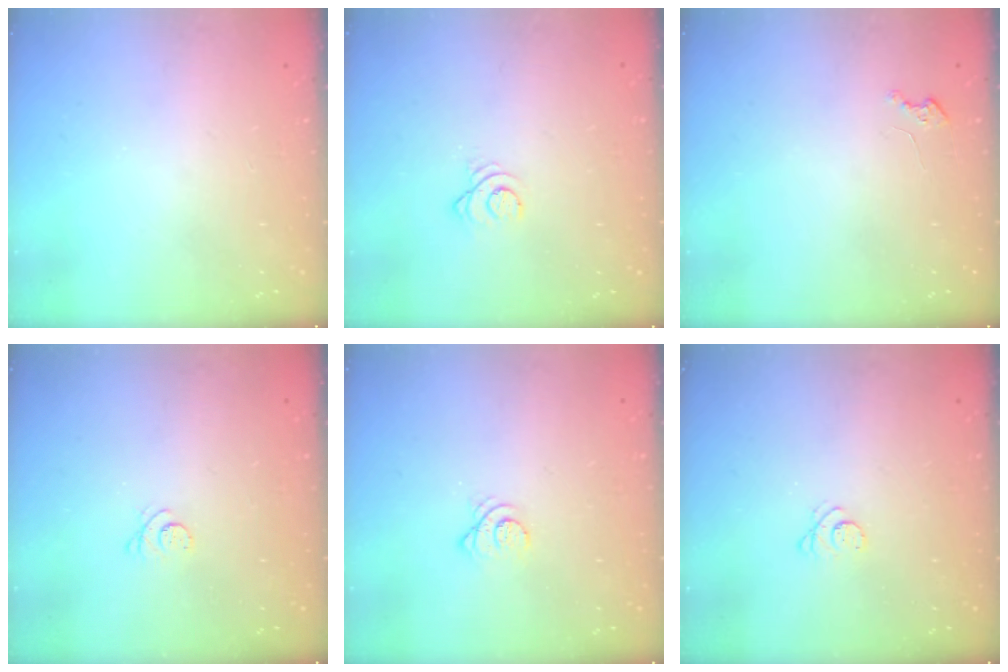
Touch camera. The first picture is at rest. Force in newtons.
{"total": 2.5, "press": 2.5, "slide": 0.1}
{"total": 1.9, "press": 1.9, "slide": 0.3}
{"total": 2.6, "press": 2.6, "slide": 0.3}
{"total": 3.4, "press": 3.3, "slide": 0.6}
{"total": 2.9, "press": 2.9, "slide": 0.3}